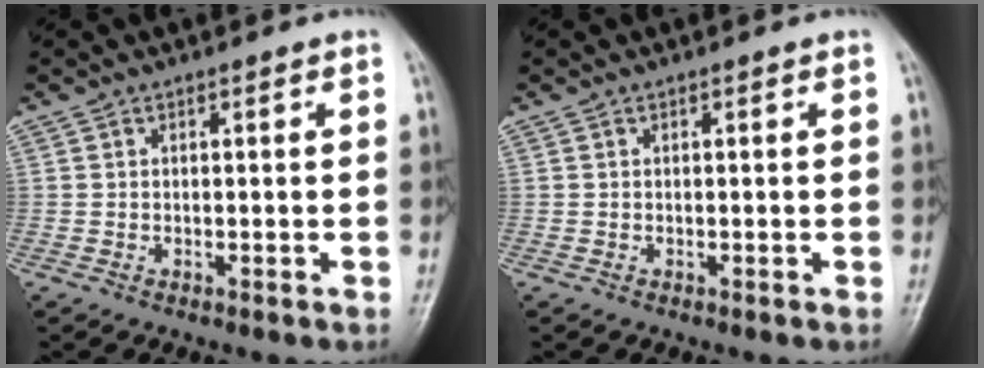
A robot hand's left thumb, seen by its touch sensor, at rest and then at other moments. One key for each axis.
{"total": 0.0}